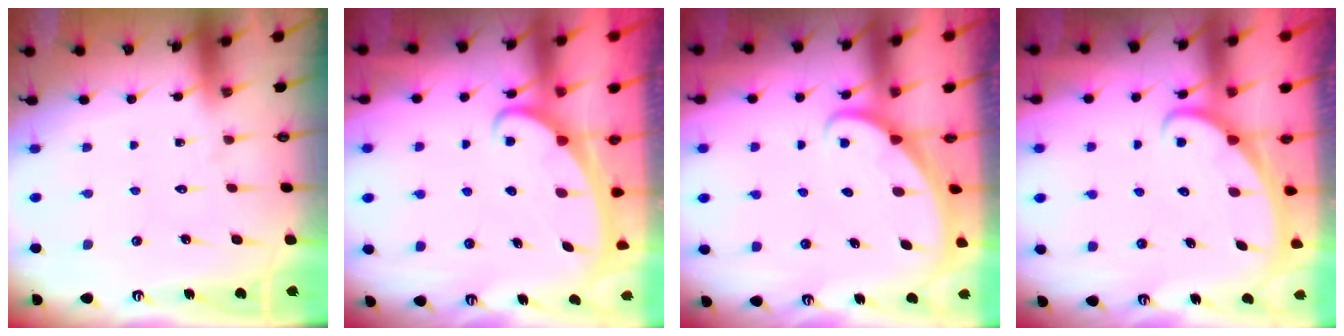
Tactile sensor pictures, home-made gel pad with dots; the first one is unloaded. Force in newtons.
{"total": 2.3, "press": 2.3, "slide": 0.3}
{"total": 1.7, "press": 1.7, "slide": 0.1}
{"total": 2.3, "press": 2.3, "slide": 0.1}